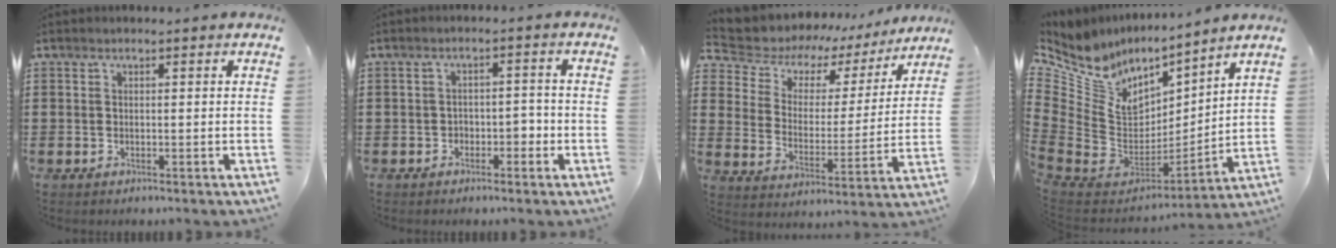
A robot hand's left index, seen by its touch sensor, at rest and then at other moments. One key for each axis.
{"total": 2.3, "fx": -1.5, "fy": 1.3, "fz": 1.2, "tx": -0.028, "ty": 0.005, "tz": -0.033}
{"total": 4.7, "fx": 3.3, "fy": 3.2, "fz": 0.6, "tx": -0.042, "ty": -0.021, "tz": 0.050}
{"total": 8.3, "fx": 4.5, "fy": 6.4, "fz": 2.7, "tx": -0.119, "ty": -0.060, "tz": 0.078}